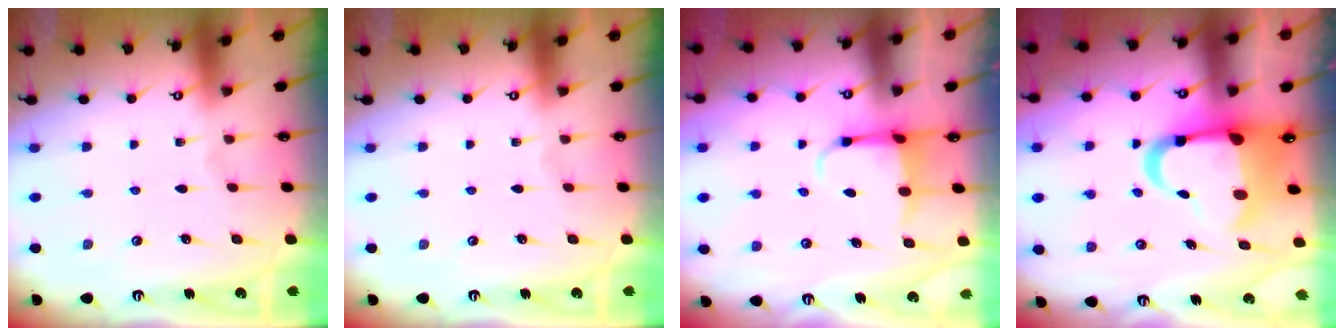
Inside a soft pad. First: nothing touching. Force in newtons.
{"total": 0.0}
{"total": 3.9, "press": 3.8, "slide": 1.1}
{"total": 11.9, "press": 11.8, "slide": 1.7}